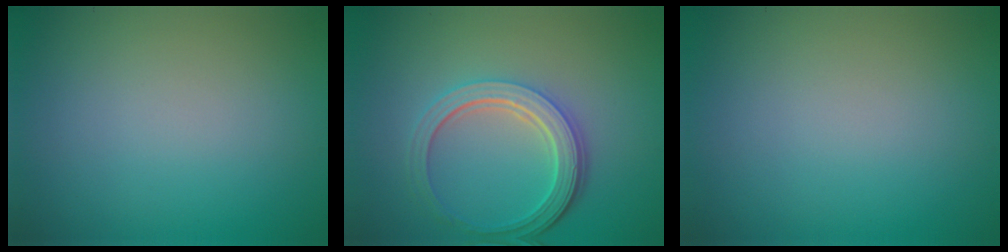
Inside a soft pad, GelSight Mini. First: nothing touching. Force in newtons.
{"total": 5.0, "press": 3.8, "slide": 3.2}
{"total": 0.0}